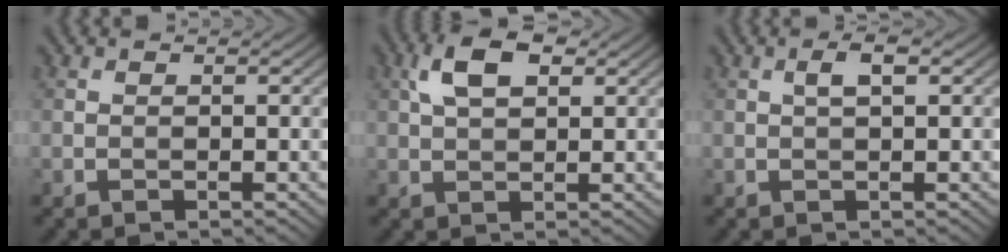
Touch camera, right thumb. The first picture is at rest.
{"total": 5.7, "force": [2.2, 2.9, 4.4], "torque": [-0.094, 0.008, 0.035]}
{"total": 2.1, "force": [0.6, 0.5, 2.0], "torque": [-0.036, 0.007, 0.009]}